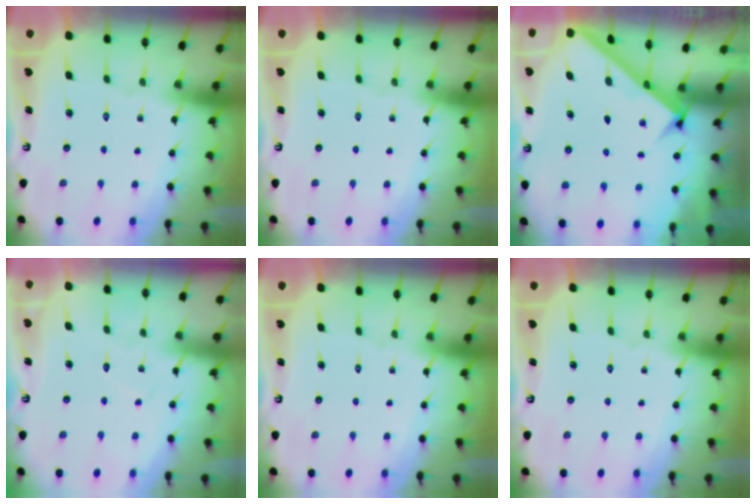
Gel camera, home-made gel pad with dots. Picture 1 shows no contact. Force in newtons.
{"total": 0.0}
{"total": 2.6, "press": 2.6, "slide": 0.3}
{"total": 4.6, "press": 4.5, "slide": 0.4}
{"total": 0.0}
{"total": 0.0}